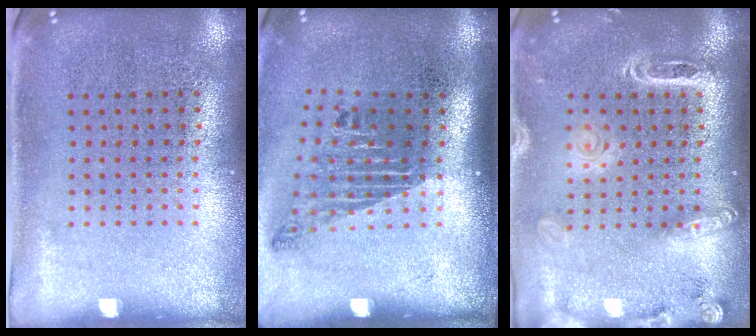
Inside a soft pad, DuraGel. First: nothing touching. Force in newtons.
{"total": 1.8, "press": 1.2, "slide": 1.4}
{"total": 1.9, "press": 1.6, "slide": 1.0}